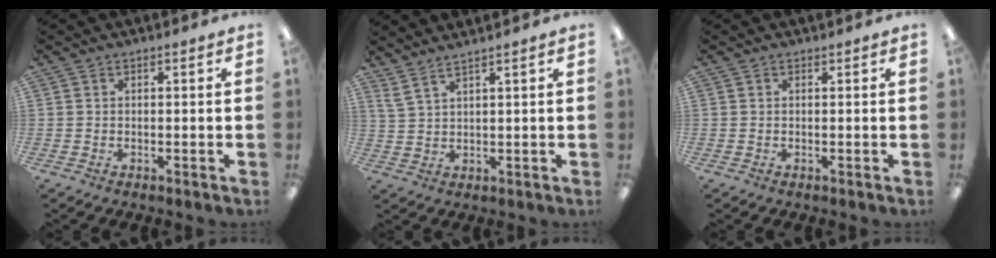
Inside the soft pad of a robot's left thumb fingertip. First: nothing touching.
{"total": 3.3, "force": [3.0, -0.2, 1.4], "torque": [-0.036, -0.013, 0.055]}
{"total": 0.0}